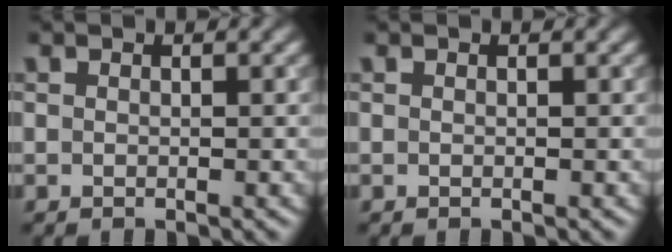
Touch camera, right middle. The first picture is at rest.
{"total": 0.0}